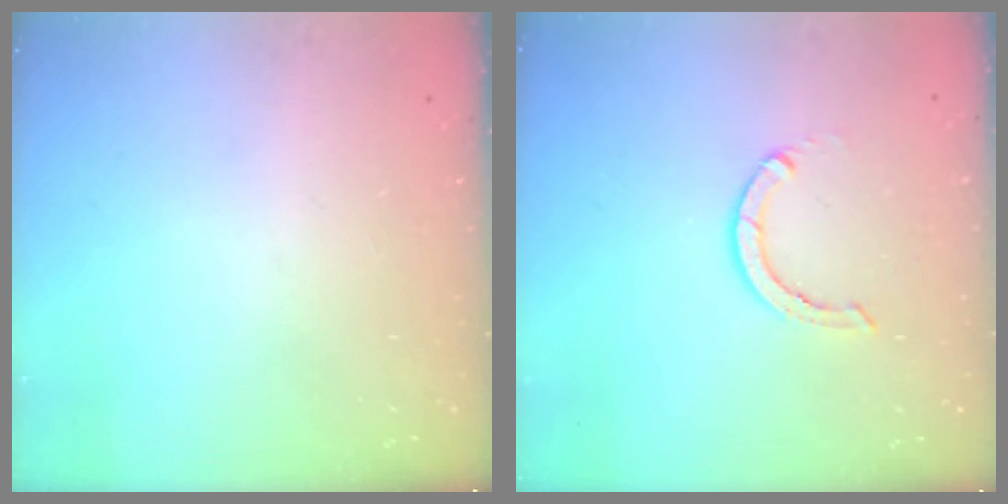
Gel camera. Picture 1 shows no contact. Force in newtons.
{"total": 2.9, "press": 2.9, "slide": 0.1}